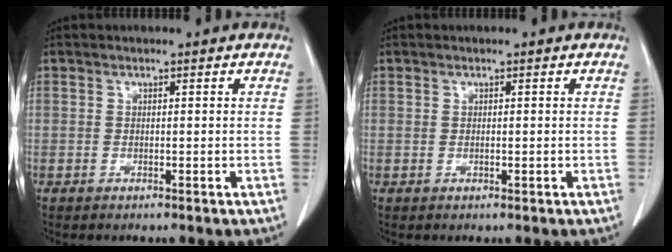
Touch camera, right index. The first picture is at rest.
{"total": 0.7, "force": [-0.1, 0.4, 0.6], "torque": [-0.017, -0.001, 0.001]}